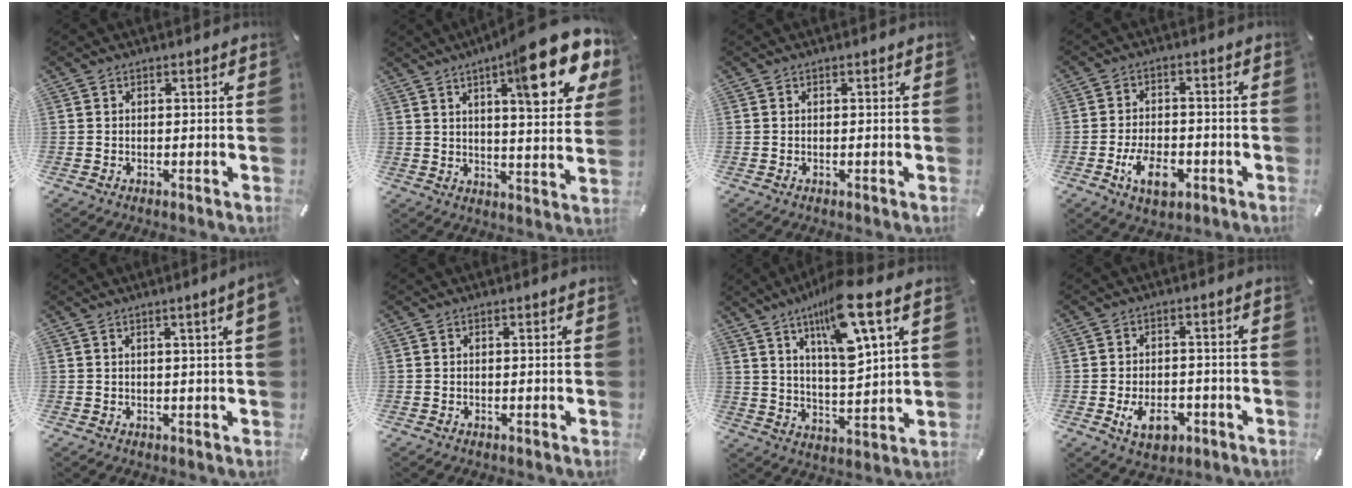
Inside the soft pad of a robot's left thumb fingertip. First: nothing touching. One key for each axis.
{"total": 18.9, "fx": 10.3, "fy": 4.9, "fz": 15.0, "tx": -0.204, "ty": -0.057, "tz": 0.151}
{"total": 0.0}
{"total": 8.5, "fx": -3.4, "fy": 5.2, "fz": 5.8, "tx": -0.112, "ty": 0.009, "tz": -0.063}
{"total": 3.2, "fx": 1.3, "fy": -0.1, "fz": 3.0, "tx": -0.056, "ty": -0.003, "tz": 0.021}
{"total": 0.0}
{"total": 14.4, "fx": 8.7, "fy": 3.3, "fz": 11.0, "tx": -0.189, "ty": -0.039, "tz": 0.143}
{"total": 7.7, "fx": -2.7, "fy": 5.2, "fz": 4.9, "tx": -0.085, "ty": 0.005, "tz": -0.049}